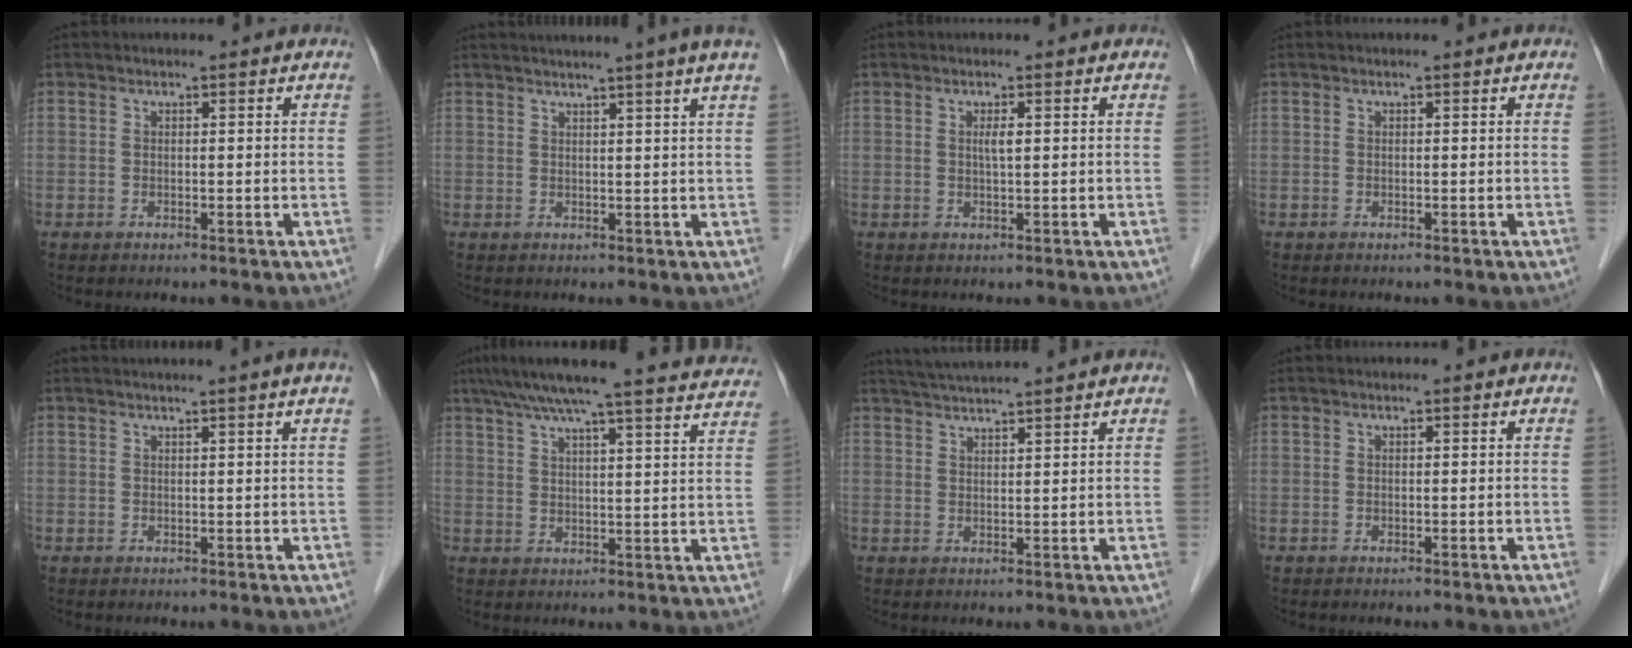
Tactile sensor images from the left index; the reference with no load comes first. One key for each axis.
{"total": 6.4, "fx": 5.2, "fy": -1.6, "fz": 3.4, "tx": -0.040, "ty": 0.011, "tz": 0.053}
{"total": 1.4, "fx": 0.3, "fy": 0.1, "fz": 1.4, "tx": -0.029, "ty": 0.000, "tz": 0.006}
{"total": 0.0}
{"total": 1.6, "fx": 1.3, "fy": -0.6, "fz": 0.8, "tx": -0.016, "ty": 0.002, "tz": 0.026}
{"total": 24.7, "fx": 22.4, "fy": 1.4, "fz": 10.2, "tx": -0.159, "ty": -0.011, "tz": 0.276}
{"total": 6.4, "fx": 5.8, "fy": -1.3, "fz": 2.3, "tx": -0.039, "ty": 0.022, "tz": 0.092}
{"total": 0.0}